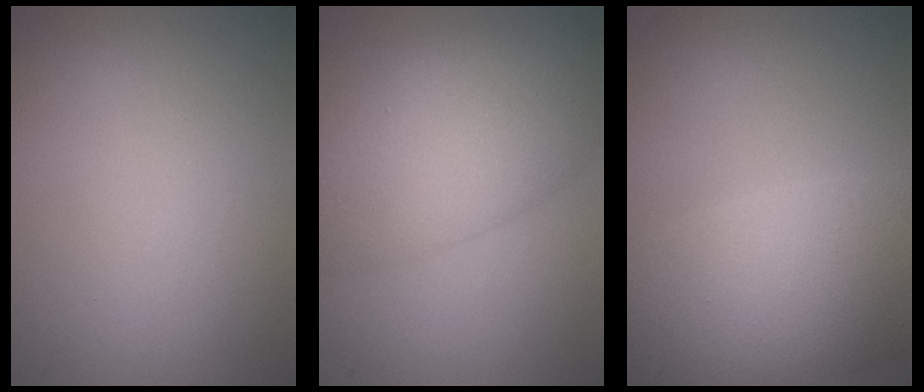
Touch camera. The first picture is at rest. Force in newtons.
{"total": 7.6, "press": 7.6, "slide": 0.3}
{"total": 9.7, "press": 9.7, "slide": 0.4}